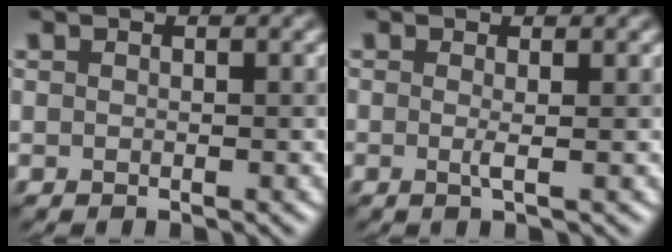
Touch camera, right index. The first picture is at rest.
{"total": 1.0, "force": [-0.1, 0.1, 1.0], "torque": [-0.022, -0.004, -0.002]}